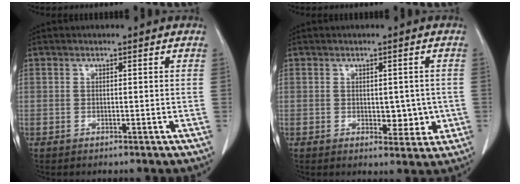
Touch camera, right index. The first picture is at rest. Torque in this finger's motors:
{"motor_torque": [0.19, 0.14, 0.08, 0.04]}